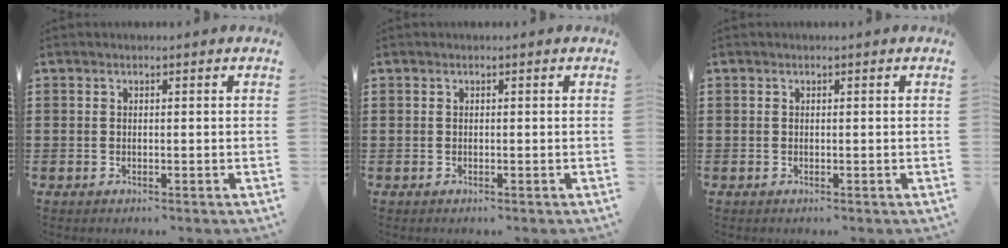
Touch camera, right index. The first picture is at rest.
{"total": 0.0}
{"total": 0.0}